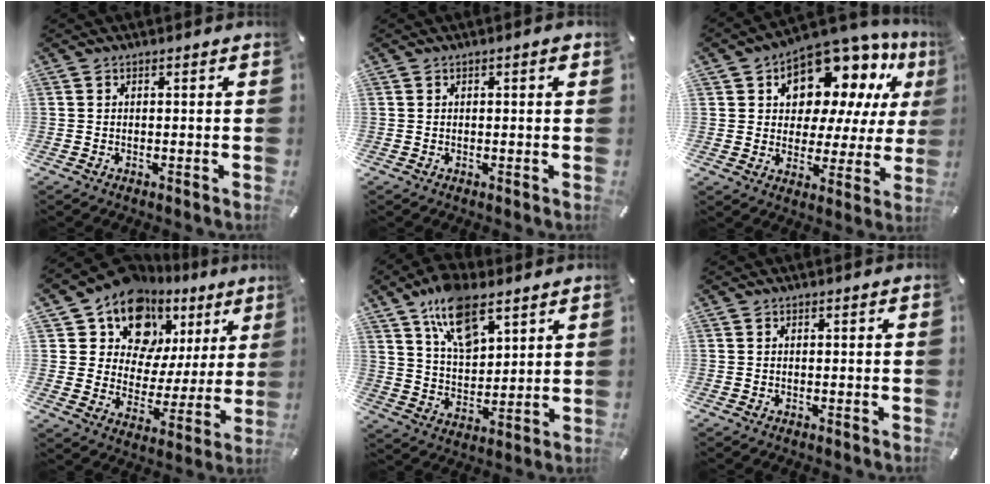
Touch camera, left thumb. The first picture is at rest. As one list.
[{"total": 1.3, "force": [0.5, 0.4, 1.2], "torque": [-0.015, 0.001, 0.005]}, {"total": 13.9, "force": [9.7, 8.3, 5.5], "torque": [-0.098, -0.079, 0.176]}, {"total": 15.1, "force": [9.9, 10.2, 5.1], "torque": [-0.088, -0.079, 0.178]}, {"total": 13.5, "force": [8.5, 7.0, 7.9], "torque": [-0.144, -0.030, 0.156]}, {"total": 0.0}]